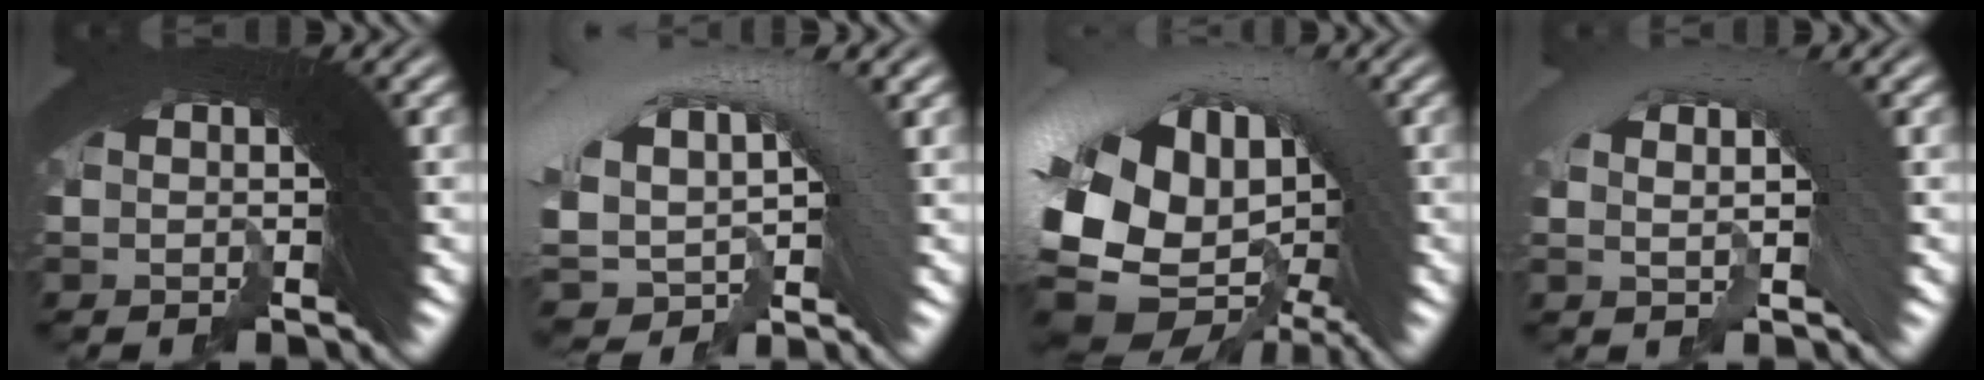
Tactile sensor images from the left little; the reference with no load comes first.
{"total": 8.6, "force": [-0.8, 5.8, 6.3], "torque": [-0.122, 0.003, -0.013]}
{"total": 12.7, "force": [-2.0, 9.0, 8.8], "torque": [-0.192, -0.017, -0.036]}
{"total": 3.5, "force": [0.7, 1.5, 3.1], "torque": [-0.040, 0.018, 0.003]}